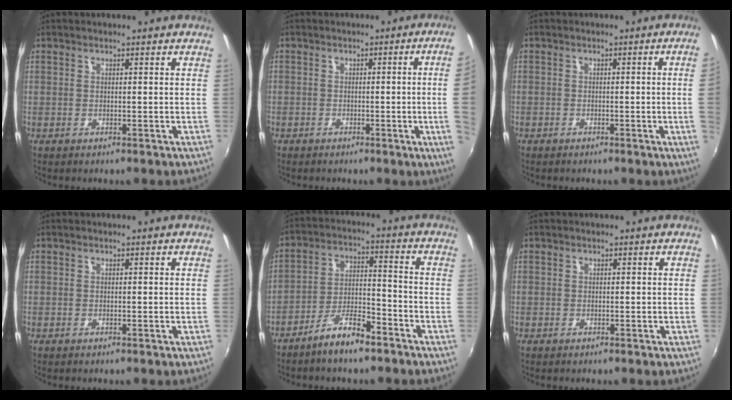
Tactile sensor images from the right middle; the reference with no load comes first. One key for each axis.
{"total": 8.2, "fx": -0.4, "fy": -0.7, "fz": 8.2, "tx": -0.085, "ty": -0.006, "tz": -0.003}
{"total": 2.8, "fx": -0.3, "fy": -1.4, "fz": 2.4, "tx": -0.048, "ty": -0.008, "tz": 0.003}
{"total": 0.0}
{"total": 8.1, "fx": -6.2, "fy": 2.0, "fz": 4.8, "tx": -0.099, "ty": 0.012, "tz": -0.106}
{"total": 0.0}